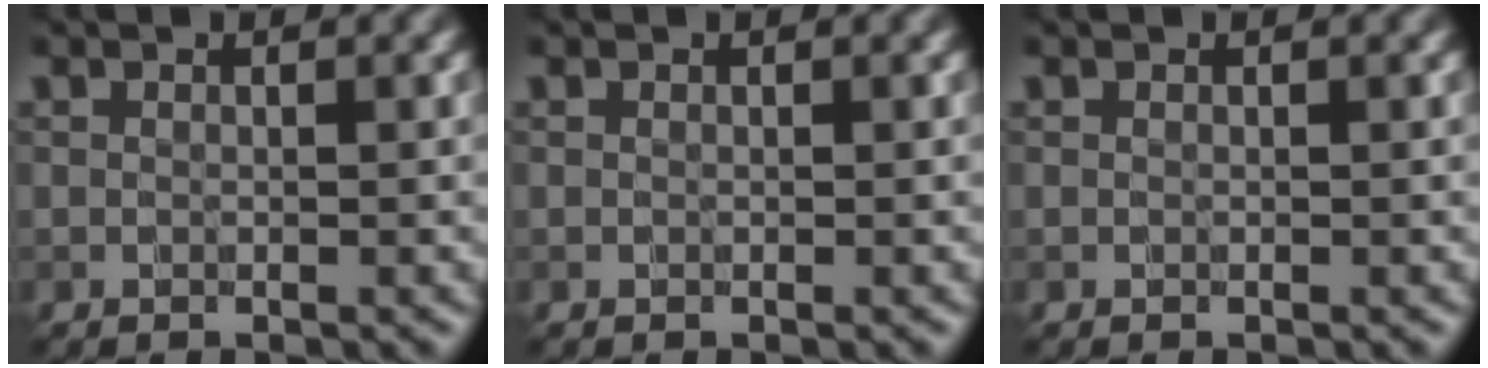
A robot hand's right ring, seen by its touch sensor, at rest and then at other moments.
{"total": 0.0}
{"total": 0.0}